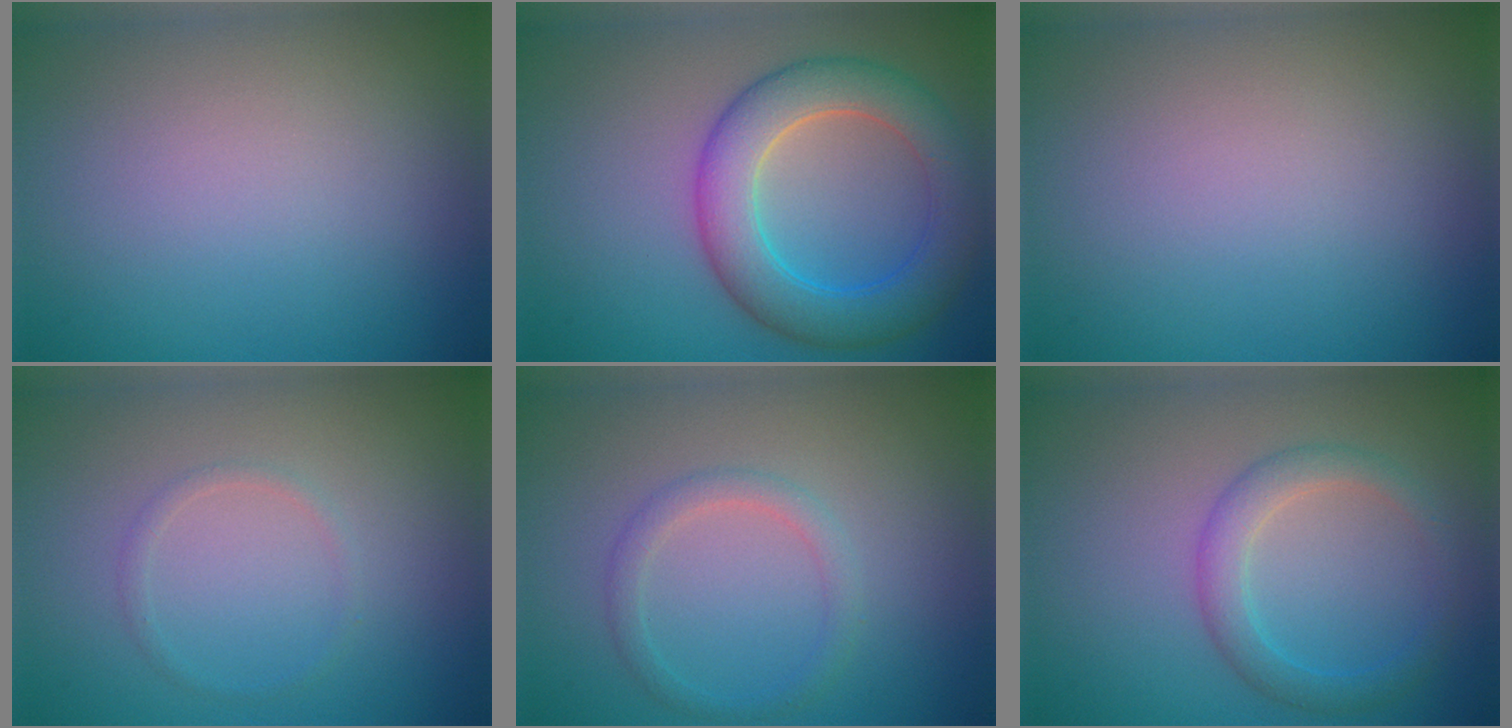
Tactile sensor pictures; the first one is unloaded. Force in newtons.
{"total": 6.7, "press": 6.7, "slide": 0.1}
{"total": 0.0}
{"total": 0.9, "press": 0.9, "slide": 0.1}
{"total": 1.7, "press": 1.7, "slide": 0.0}
{"total": 2.9, "press": 2.8, "slide": 0.2}